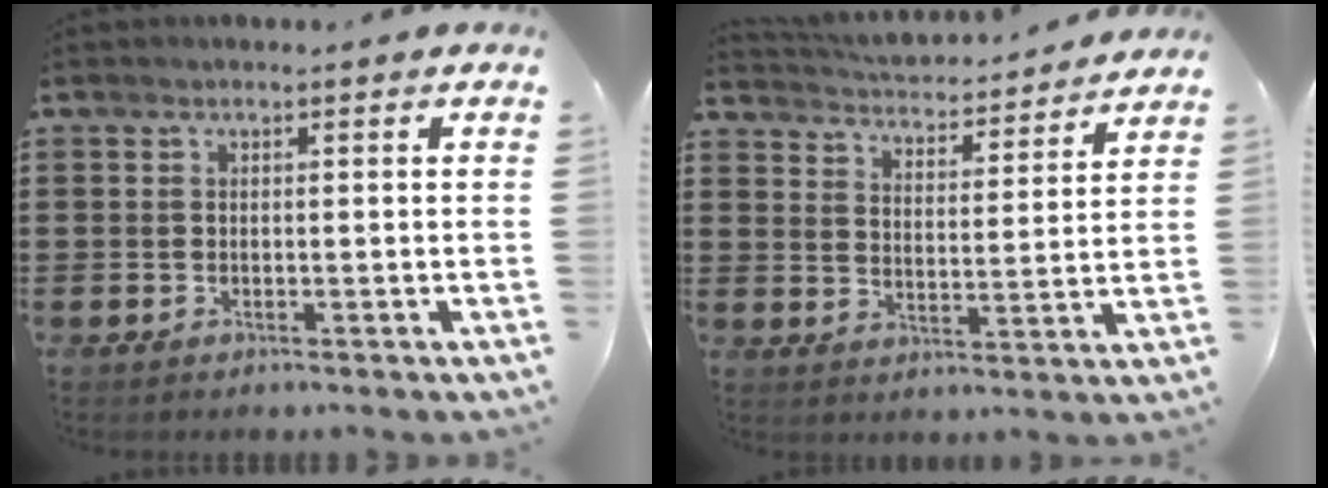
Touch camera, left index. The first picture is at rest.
{"total": 3.5, "force": [3.5, -0.1, -0.1], "torque": [-0.020, -0.034, 0.052]}